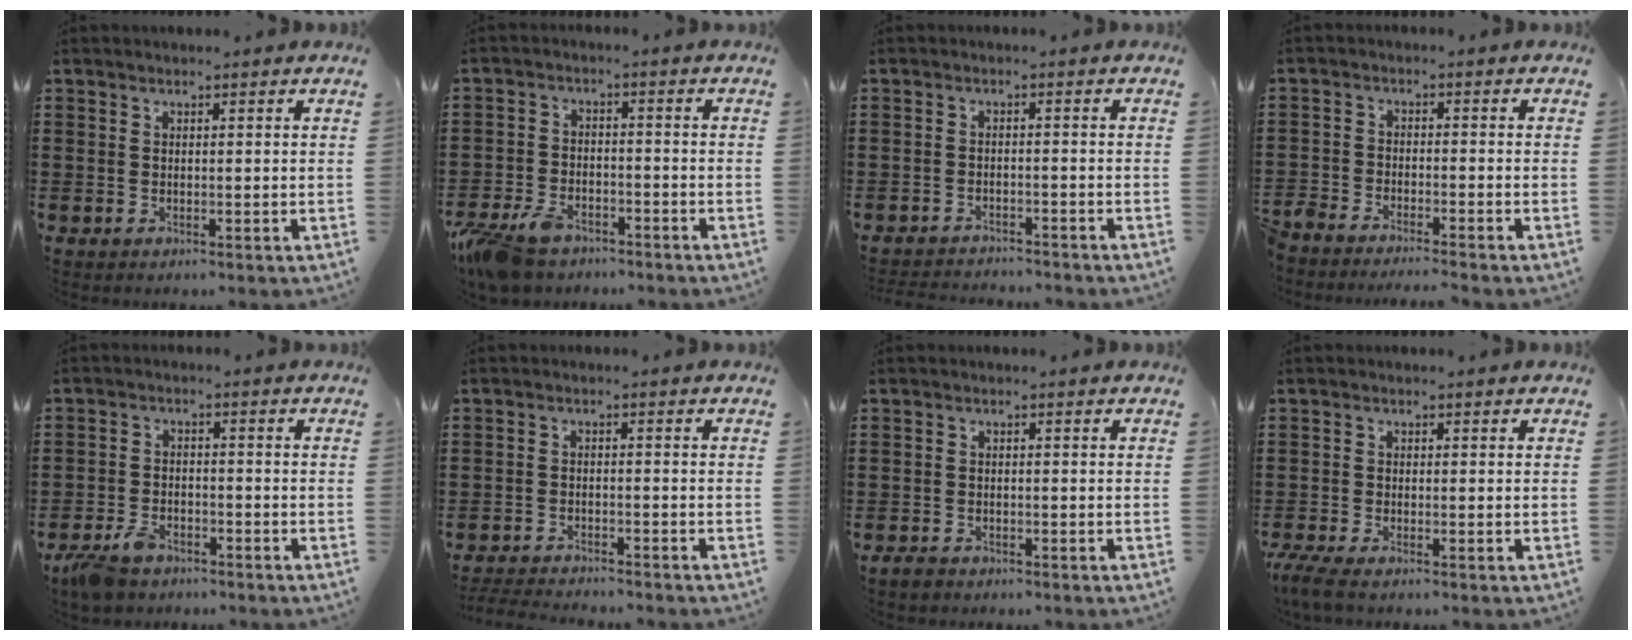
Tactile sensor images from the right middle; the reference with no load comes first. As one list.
[{"total": 6.0, "force": [-4.7, 2.4, 2.8], "torque": [-0.079, -0.001, -0.096]}, {"total": 2.3, "force": [-2.3, 0.1, 0.0], "torque": [-0.007, 0.000, -0.048]}, {"total": 3.5, "force": [-3.5, 0.0, 0.0], "torque": [-0.018, -0.004, -0.079]}, {"total": 4.3, "force": [-3.3, 2.0, 1.9], "torque": [-0.053, 0.003, -0.069]}, {"total": 3.0, "force": [-3.0, 0.1, 0.3], "torque": [-0.015, -0.004, -0.066]}, {"total": 1.2, "force": [-1.0, 0.6, 0.4], "torque": [-0.010, 0.000, -0.021]}, {"total": 2.3, "force": [-1.8, 0.0, 1.4], "torque": [-0.039, -0.008, -0.039]}]